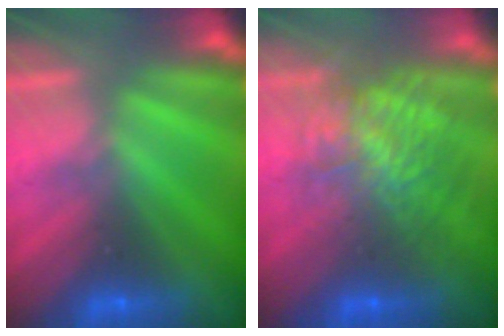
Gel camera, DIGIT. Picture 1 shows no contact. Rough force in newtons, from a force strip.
{"total": 8.9}